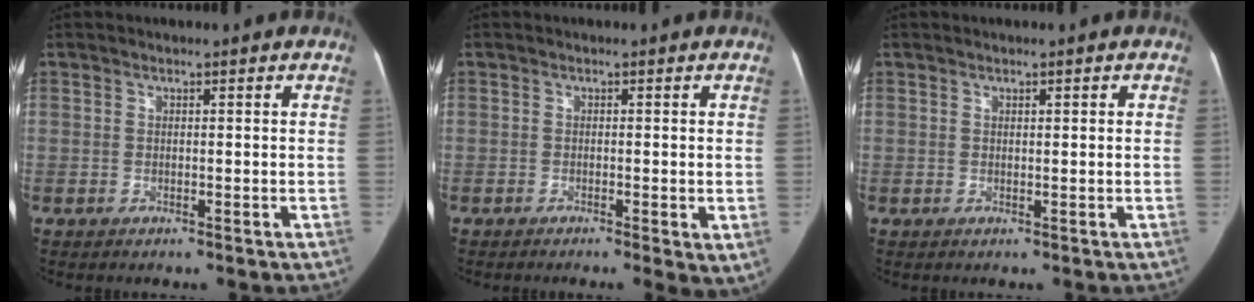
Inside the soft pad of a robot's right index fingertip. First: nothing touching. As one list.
[{"total": 3.8, "force": [-1.5, 0.7, 3.4], "torque": [-0.042, -0.010, -0.021]}, {"total": 0.7, "force": [0.2, 0.2, 0.7], "torque": [-0.008, 0.004, 0.002]}]